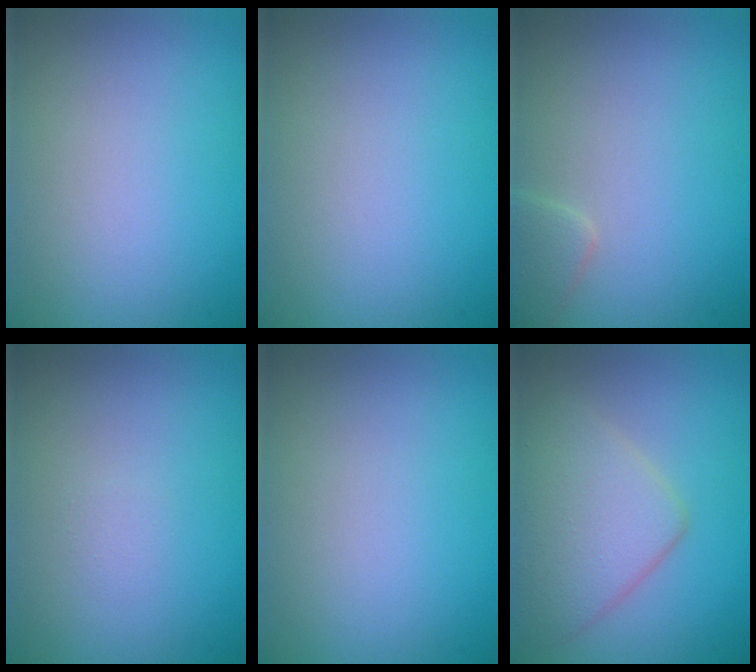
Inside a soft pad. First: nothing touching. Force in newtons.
{"total": 0.0}
{"total": 1.6, "press": 1.6, "slide": 0.1}
{"total": 0.5, "press": 0.5, "slide": 0.1}
{"total": 0.0}
{"total": 5.0, "press": 5.0, "slide": 0.3}